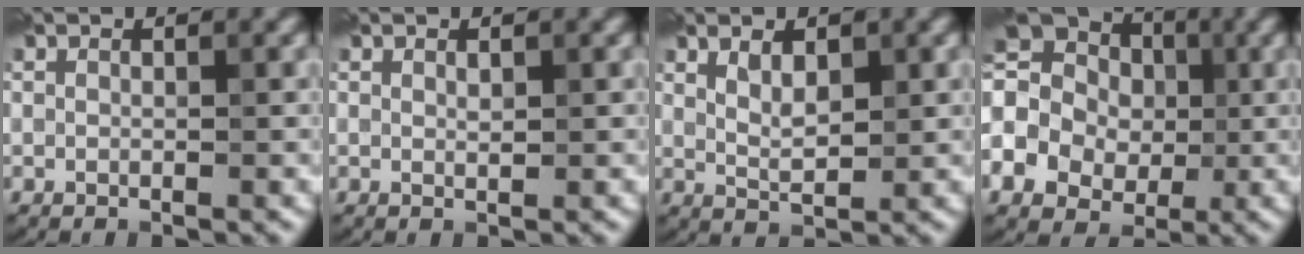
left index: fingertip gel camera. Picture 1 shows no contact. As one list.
[{"total": 0.6, "force": [0.3, 0.2, 0.5], "torque": [-0.010, -0.002, 0.007]}, {"total": 2.6, "force": [1.2, 1.1, 2.0], "torque": [-0.036, -0.003, 0.025]}, {"total": 14.8, "force": [0.3, 13.0, 7.2], "torque": [-0.168, 0.013, -0.039]}]